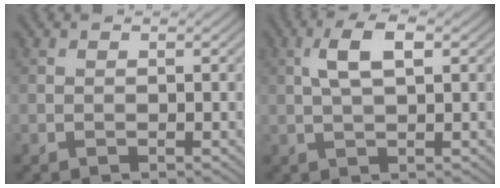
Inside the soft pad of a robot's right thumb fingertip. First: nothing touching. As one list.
[{"total": 4.7, "force": [1.3, 1.6, 4.2], "torque": [-0.092, 0.009, 0.023]}]